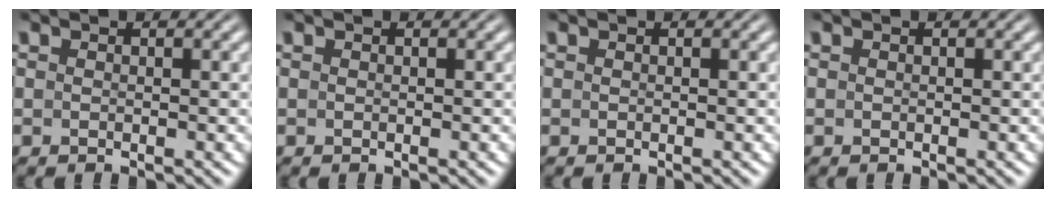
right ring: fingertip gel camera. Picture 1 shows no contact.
{"total": 0.0}
{"total": 0.0}
{"total": 0.0}